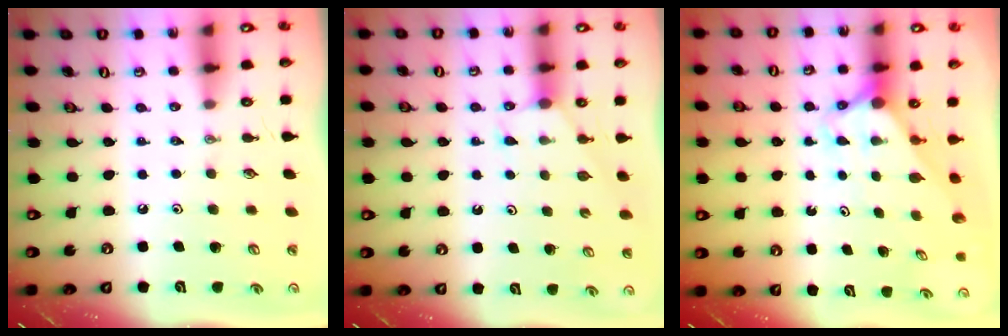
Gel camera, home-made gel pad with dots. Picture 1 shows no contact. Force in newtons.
{"total": 2.9, "press": 2.9, "slide": 0.3}
{"total": 2.7, "press": 2.7, "slide": 0.0}